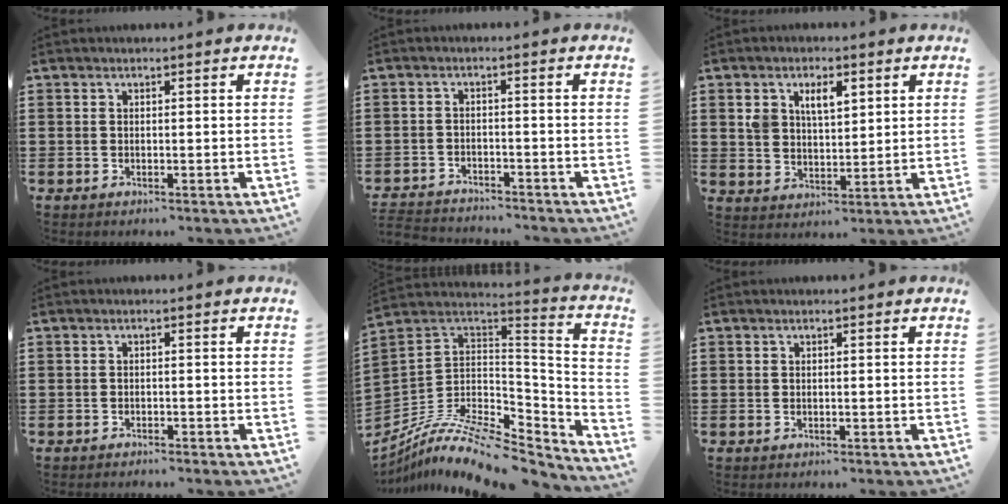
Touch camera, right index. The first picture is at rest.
{"total": 2.6, "force": [-2.6, 0.1, -0.3], "torque": [-0.002, 0.000, -0.057]}
{"total": 5.1, "force": [2.3, 3.1, 3.4], "torque": [-0.070, 0.009, 0.039]}
{"total": 0.8, "force": [-0.8, 0.0, 0.0], "torque": [-0.002, 0.001, -0.018]}
{"total": 11.6, "force": [-8.5, 3.8, 6.8], "torque": [-0.132, 0.008, -0.161]}
{"total": 0.0}